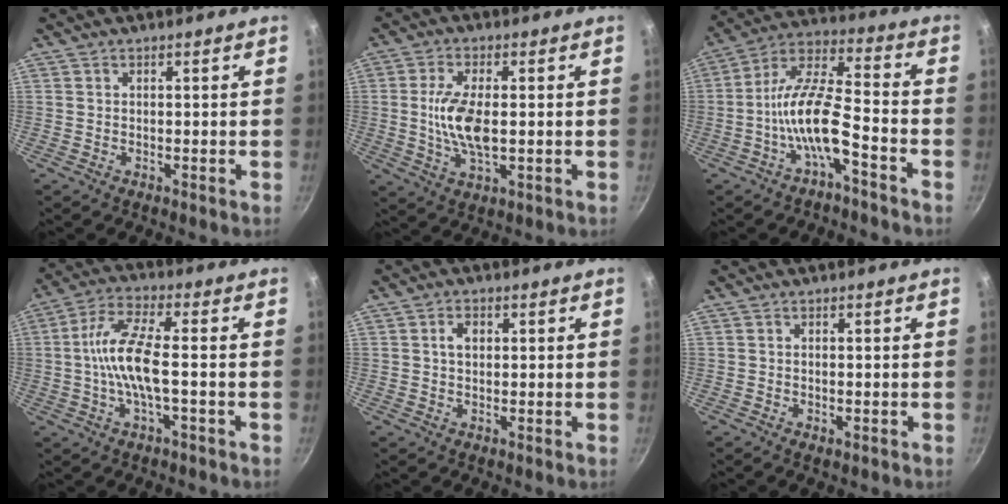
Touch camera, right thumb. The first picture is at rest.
{"total": 9.3, "force": [0.1, 4.0, 8.4], "torque": [-0.165, -0.005, 0.001]}
{"total": 12.4, "force": [-5.3, 3.9, 10.5], "torque": [-0.202, 0.048, -0.103]}
{"total": 10.2, "force": [-1.3, 3.0, 9.7], "torque": [-0.199, 0.024, -0.037]}
{"total": 2.9, "force": [0.7, 2.0, 2.0], "torque": [-0.022, 0.003, 0.011]}
{"total": 1.2, "force": [-0.4, 0.5, 1.0], "torque": [-0.015, -0.001, -0.006]}